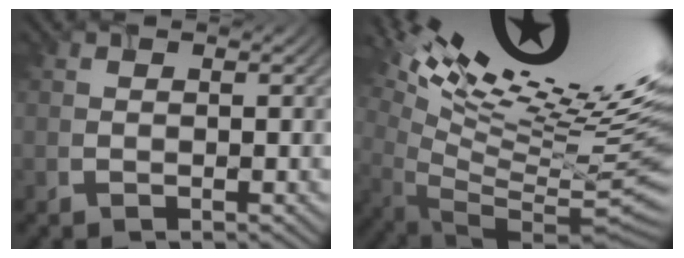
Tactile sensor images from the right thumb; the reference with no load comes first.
{"total": 19.0, "force": [9.1, 4.9, 15.9], "torque": [-0.217, 0.027, 0.157]}